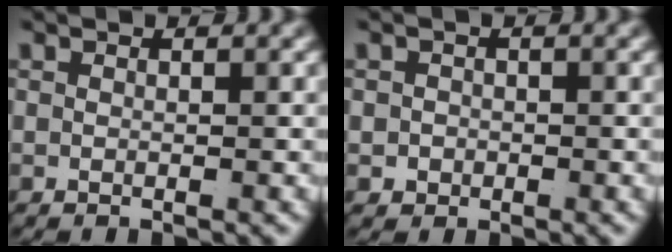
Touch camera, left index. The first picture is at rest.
{"total": 1.9, "force": [-0.7, 1.7, 0.4], "torque": [-0.017, -0.016, -0.005]}